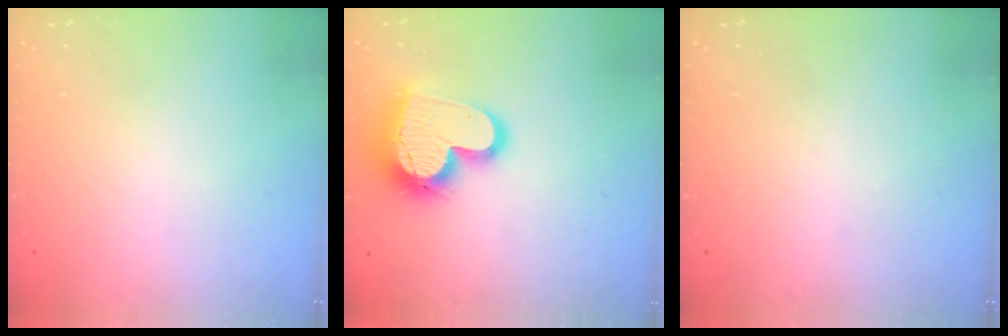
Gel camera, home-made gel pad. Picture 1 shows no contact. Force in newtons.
{"total": 17.1, "press": 17.0, "slide": 1.5}
{"total": 0.0}